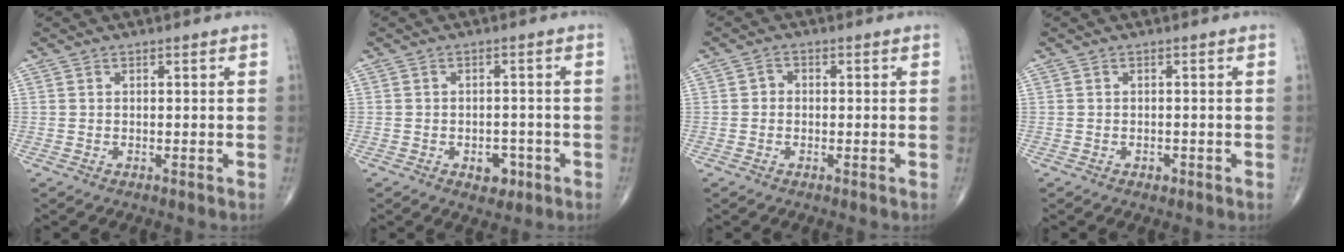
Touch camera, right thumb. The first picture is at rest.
{"total": 3.8, "force": [-1.6, 2.6, 2.3], "torque": [-0.007, 0.010, -0.019]}
{"total": 0.5, "force": [0.0, 0.4, 0.3], "torque": [-0.004, 0.001, -0.002]}
{"total": 0.9, "force": [-0.5, 0.6, 0.4], "torque": [-0.001, 0.002, -0.007]}